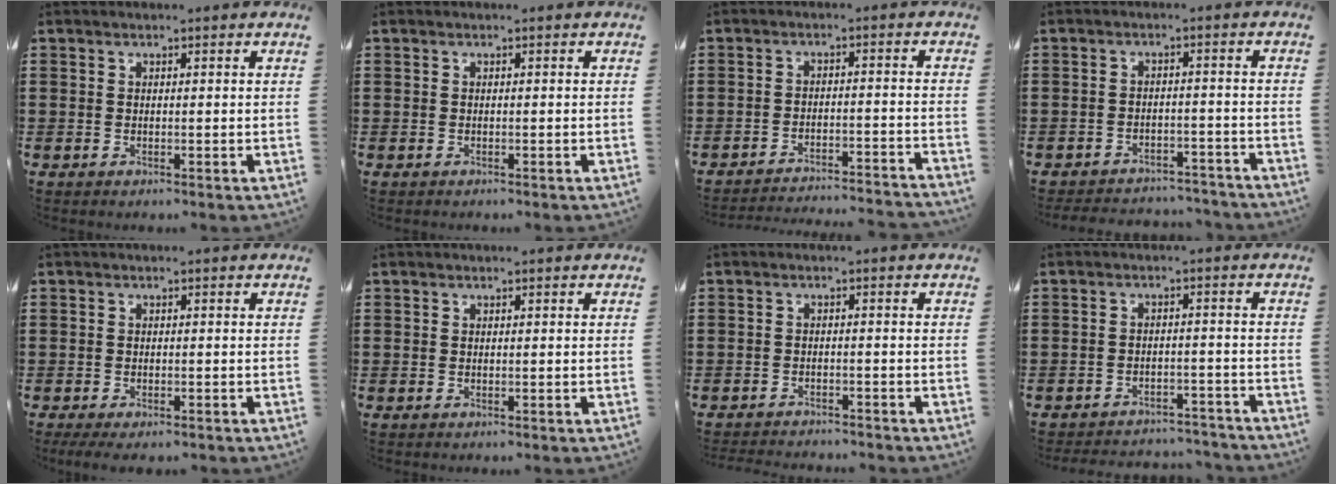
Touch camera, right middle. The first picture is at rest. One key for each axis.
{"total": 0.0}
{"total": 3.2, "fx": -3.2, "fy": -0.3, "fz": 0.4, "tx": -0.011, "ty": 0.000, "tz": -0.068}
{"total": 3.5, "fx": -3.4, "fy": 0.3, "fz": -0.1, "tx": -0.004, "ty": 0.003, "tz": -0.074}
{"total": 0.9, "fx": -0.8, "fy": 0.1, "fz": 0.5, "tx": -0.010, "ty": -0.003, "tz": -0.014}
{"total": 0.0}
{"total": 1.8, "fx": -1.8, "fy": 0.0, "fz": 0.0, "tx": -0.004, "ty": 0.001, "tz": -0.039}
{"total": 3.2, "fx": -3.2, "fy": 0.2, "fz": 0.0, "tx": -0.005, "ty": 0.002, "tz": -0.068}